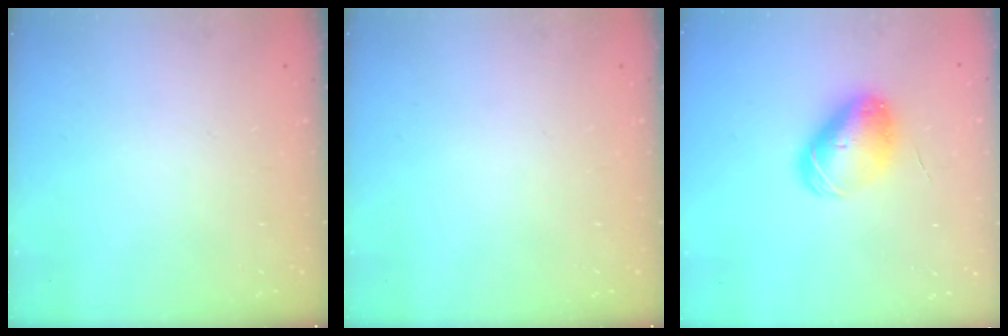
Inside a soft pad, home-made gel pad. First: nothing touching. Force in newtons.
{"total": 0.0}
{"total": 9.9, "press": 9.8, "slide": 1.7}